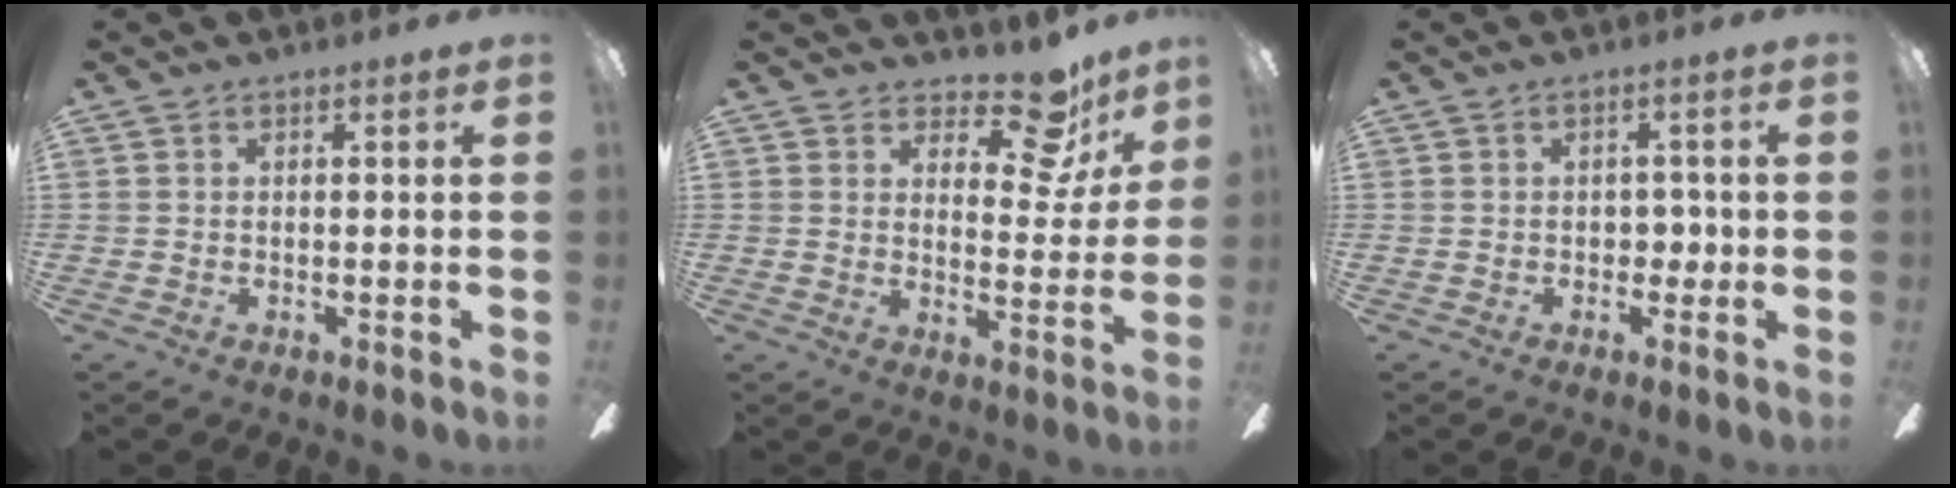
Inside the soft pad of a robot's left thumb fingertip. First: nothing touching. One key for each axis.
{"total": 12.8, "fx": 8.9, "fy": 6.0, "fz": 7.0, "tx": -0.082, "ty": -0.055, "tz": 0.154}
{"total": 2.8, "fx": -0.3, "fy": 2.2, "fz": 1.8, "tx": -0.025, "ty": 0.005, "tz": -0.010}